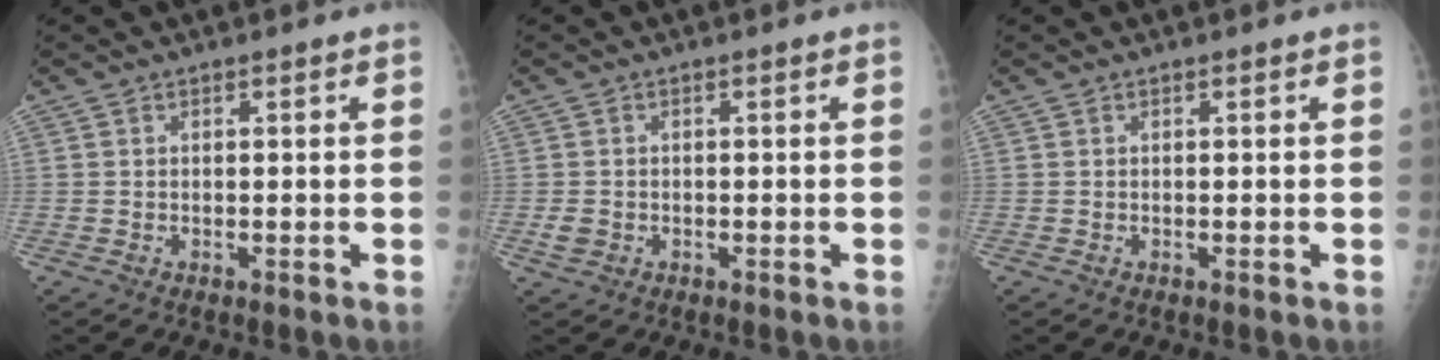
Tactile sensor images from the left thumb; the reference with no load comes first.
{"total": 2.7, "force": [-0.9, 2.2, 1.4], "torque": [-0.025, 0.001, -0.013]}
{"total": 0.0}